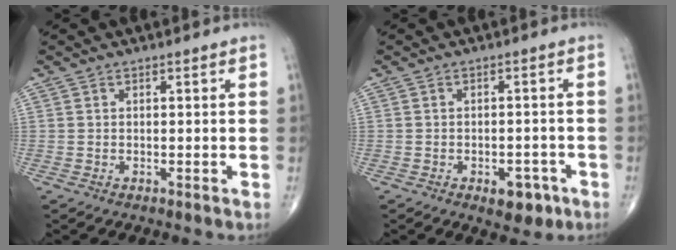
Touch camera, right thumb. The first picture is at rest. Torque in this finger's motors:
{"motor_torque": [0.65, 0.84, 0.00, -0.15, 0.10]}